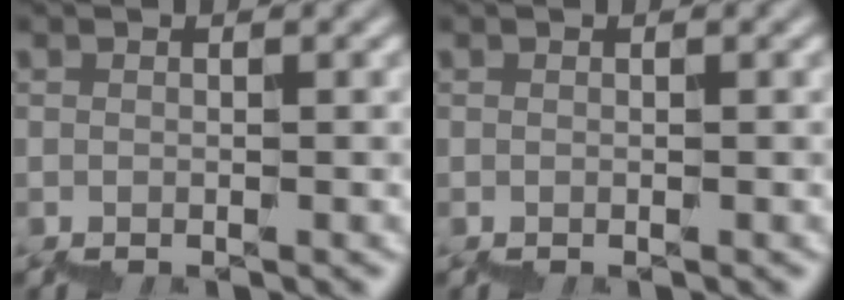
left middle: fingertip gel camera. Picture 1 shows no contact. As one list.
[{"total": 0.0}]